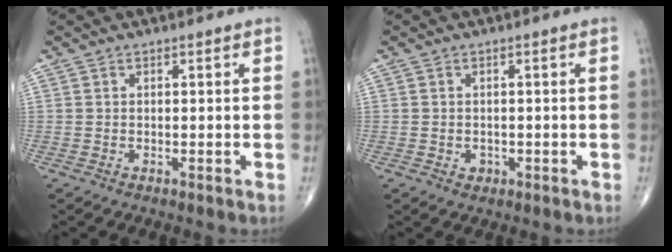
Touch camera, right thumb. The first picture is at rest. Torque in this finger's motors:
{"motor_torque": [-0.27, 0.03, 0.11, 0.16, 0.02]}